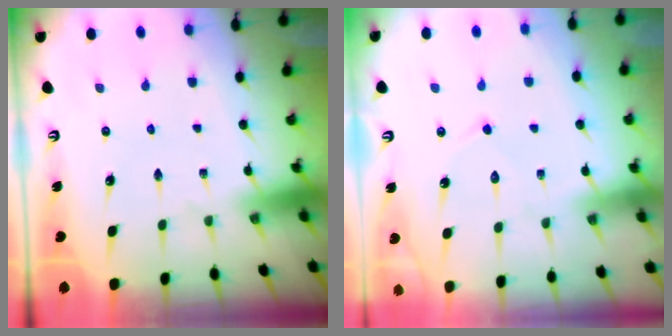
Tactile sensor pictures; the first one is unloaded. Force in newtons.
{"total": 5.4, "press": 5.4, "slide": 0.5}